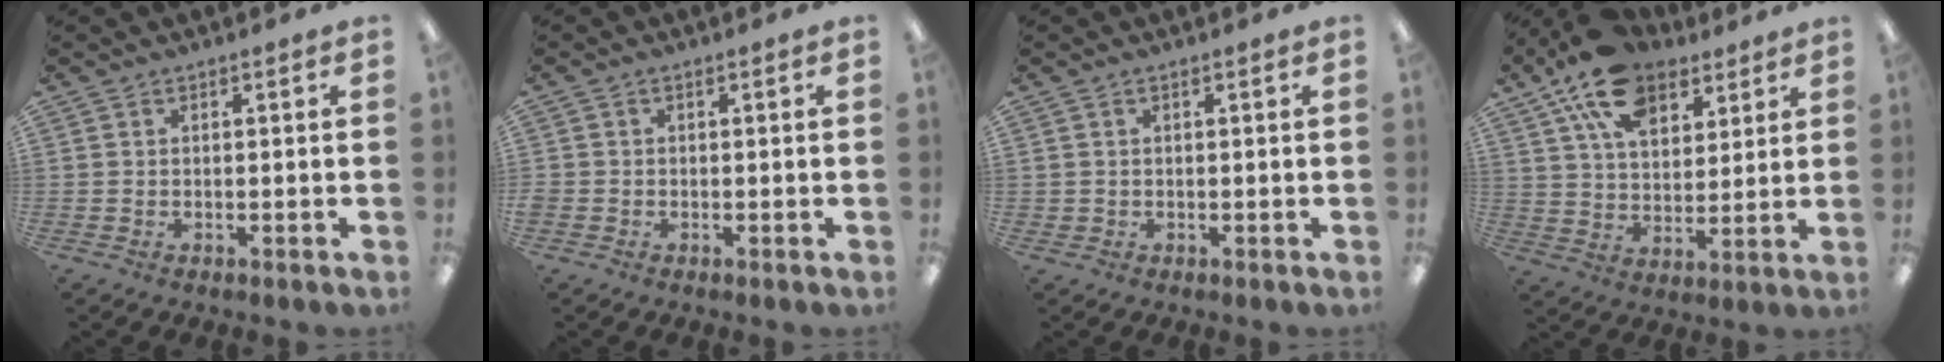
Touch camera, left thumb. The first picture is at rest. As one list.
[{"total": 1.0, "force": [-0.5, 0.8, 0.2], "torque": [-0.002, 0.004, -0.011]}, {"total": 0.8, "force": [0.3, 0.8, 0.1], "torque": [-0.004, 0.006, 0.003]}, {"total": 16.3, "force": [10.5, 9.3, 8.4], "torque": [-0.152, -0.038, 0.193]}]